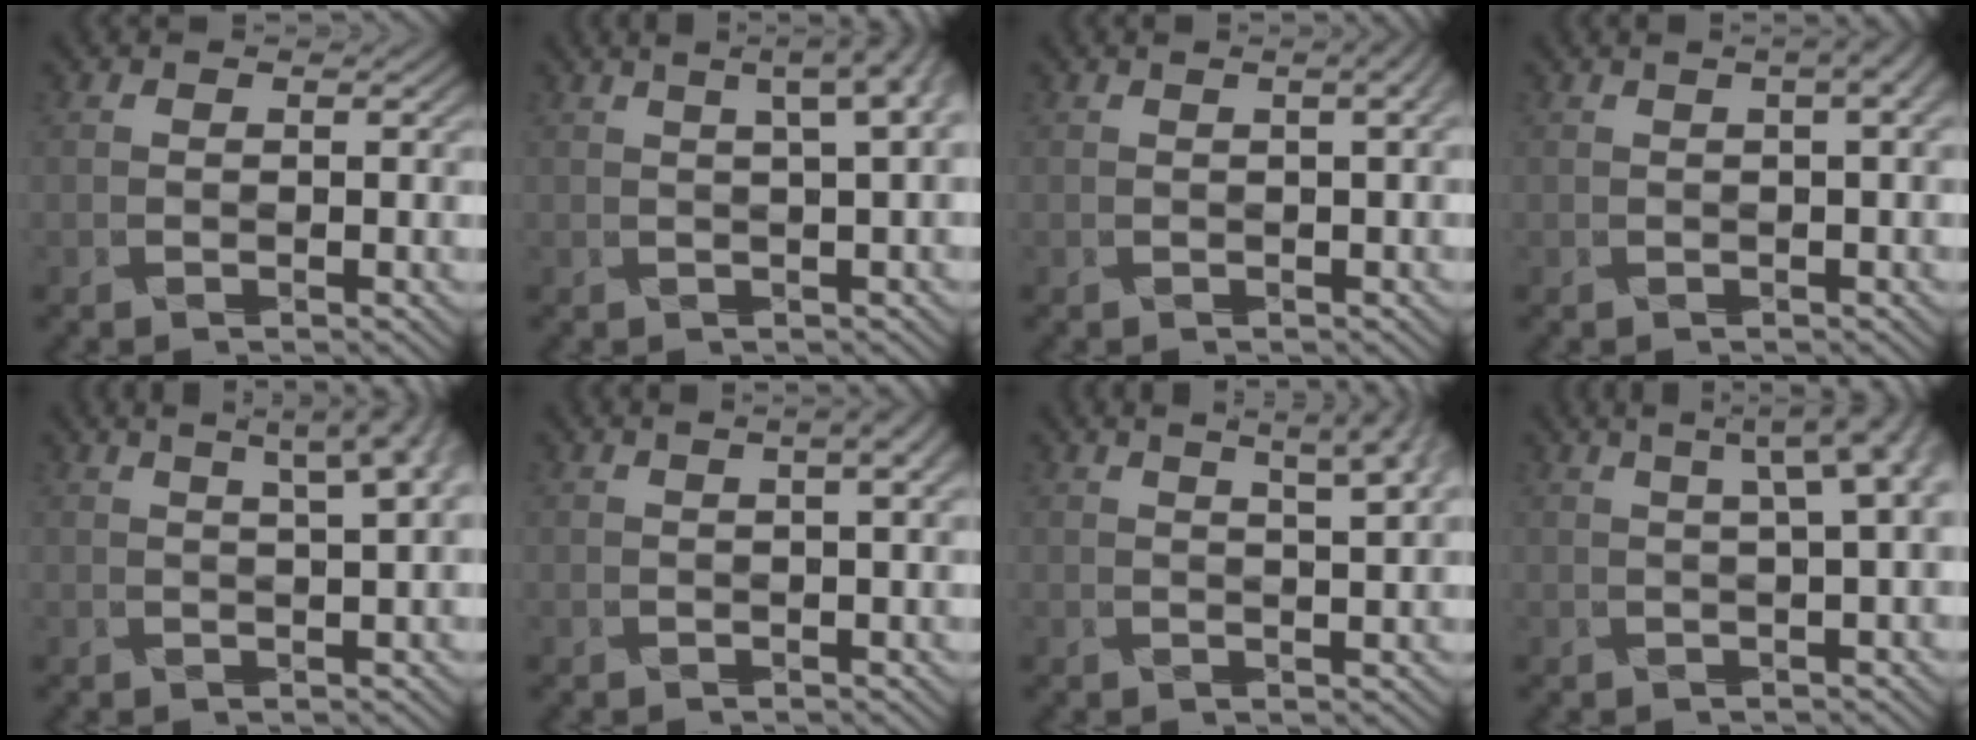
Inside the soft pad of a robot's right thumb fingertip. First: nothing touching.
{"total": 5.7, "force": [1.9, 0.9, 5.4], "torque": [-0.085, 0.009, 0.034]}
{"total": 3.1, "force": [0.4, 1.3, 2.8], "torque": [-0.050, -0.004, 0.018]}
{"total": 3.6, "force": [0.8, 1.2, 3.3], "torque": [-0.062, -0.001, 0.022]}
{"total": 6.4, "force": [3.1, 1.2, 5.5], "torque": [-0.081, 0.019, 0.047]}
{"total": 3.1, "force": [1.0, 0.7, 2.9], "torque": [-0.059, 0.001, 0.023]}
{"total": 5.7, "force": [3.4, 1.2, 4.4], "torque": [-0.064, 0.021, 0.048]}
{"total": 7.6, "force": [2.1, 1.5, 7.1], "torque": [-0.110, 0.013, 0.036]}